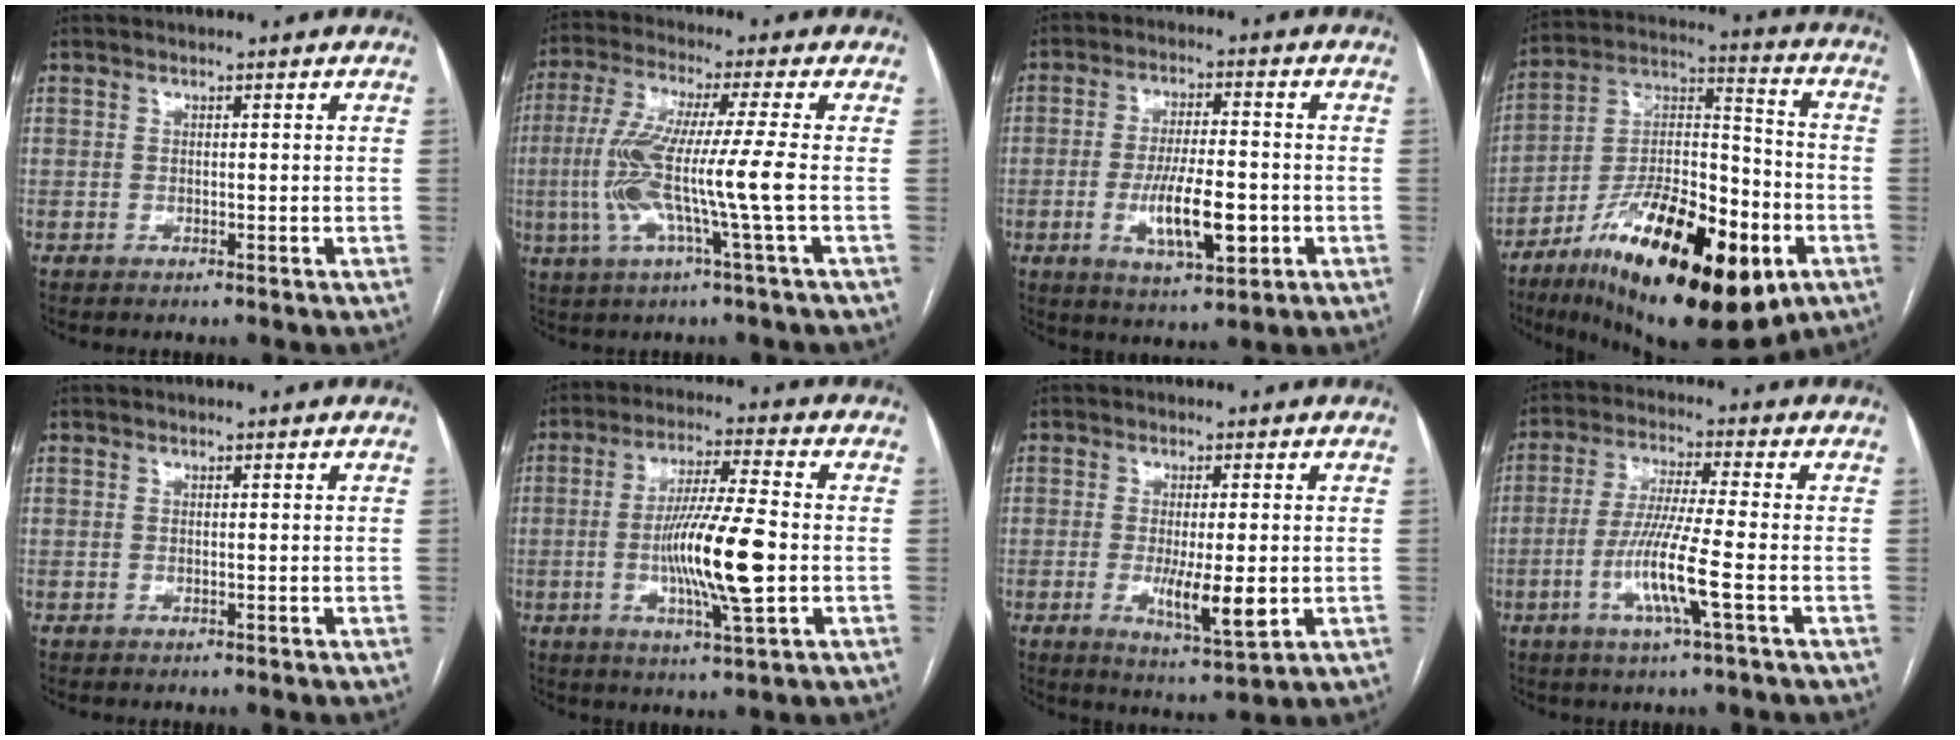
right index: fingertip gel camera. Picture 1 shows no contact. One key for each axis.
{"total": 11.6, "fx": -2.0, "fy": -1.0, "fz": 11.4, "tx": -0.231, "ty": -0.003, "tz": -0.042}
{"total": 10.3, "fx": -2.6, "fy": 2.8, "fz": 9.6, "tx": -0.175, "ty": -0.006, "tz": -0.037}
{"total": 26.3, "fx": -12.2, "fy": 8.7, "fz": 21.6, "tx": -0.336, "ty": -0.002, "tz": -0.187}
{"total": 0.0}
{"total": 13.0, "fx": -2.0, "fy": 0.7, "fz": 12.8, "tx": -0.238, "ty": -0.009, "tz": -0.038}
{"total": 7.5, "fx": -1.3, "fy": 1.4, "fz": 7.3, "tx": -0.125, "ty": -0.018, "tz": -0.018}
{"total": 9.6, "fx": -3.1, "fy": -0.4, "fz": 9.0, "tx": -0.178, "ty": -0.012, "tz": -0.062}